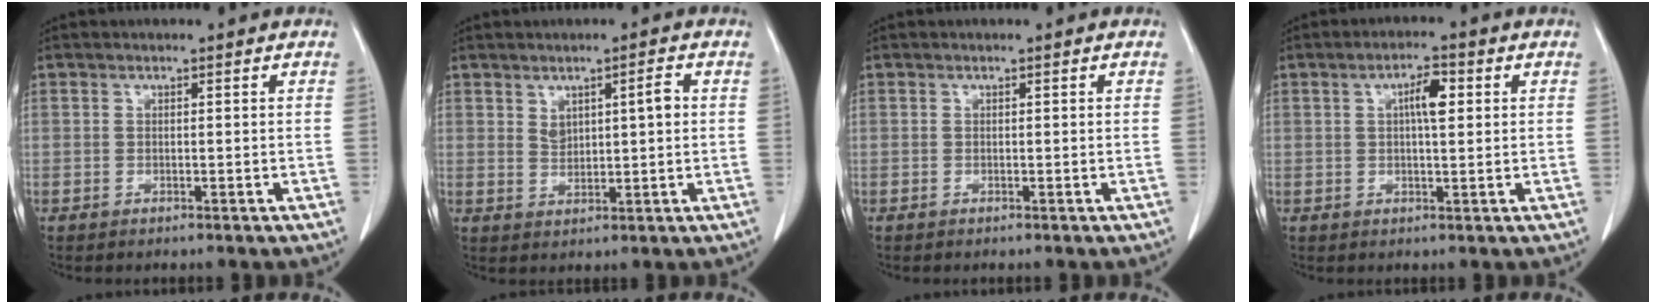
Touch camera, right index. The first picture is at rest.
{"total": 4.1, "force": [1.3, 1.4, 3.6], "torque": [-0.062, 0.007, 0.027]}
{"total": 0.0}
{"total": 4.2, "force": [1.1, 1.0, 3.9], "torque": [-0.070, 0.008, 0.016]}